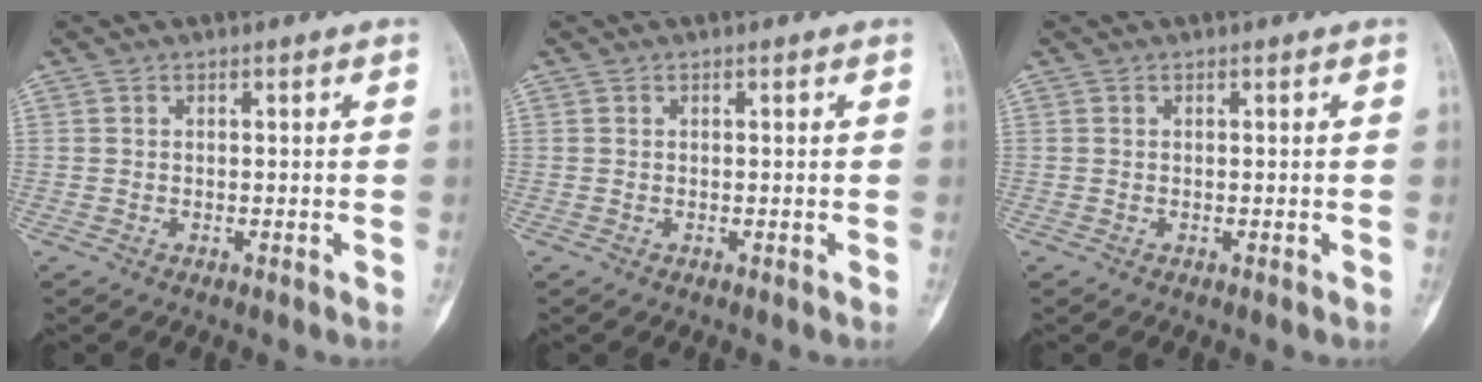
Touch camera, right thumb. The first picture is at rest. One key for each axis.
{"total": 0.0}
{"total": 0.0}